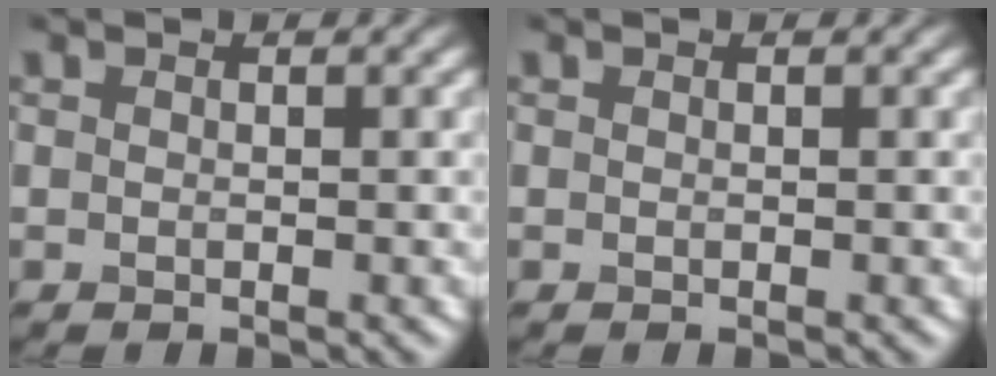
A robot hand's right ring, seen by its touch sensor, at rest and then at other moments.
{"total": 0.0}